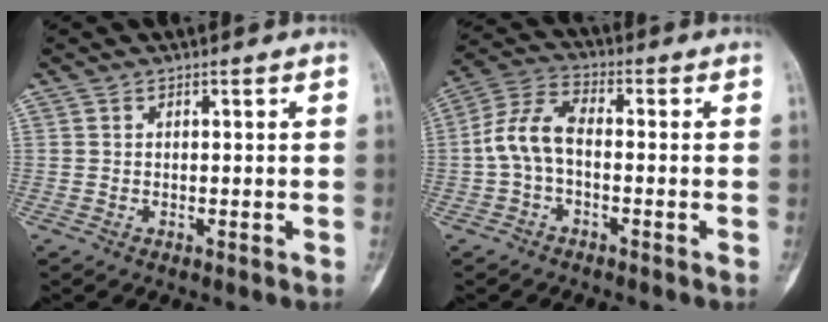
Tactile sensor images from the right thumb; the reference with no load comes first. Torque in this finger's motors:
{"motor_torque": [0.51, 0.42, 0.36, -0.35, 0.14]}